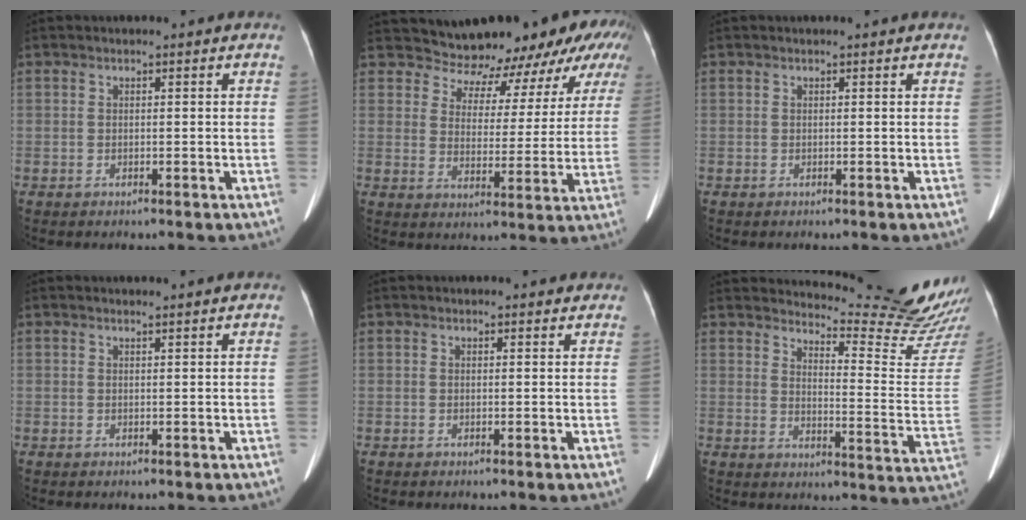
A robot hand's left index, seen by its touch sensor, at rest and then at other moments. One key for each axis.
{"total": 16.8, "fx": 14.9, "fy": 6.4, "fz": 4.1, "tx": -0.028, "ty": -0.025, "tz": 0.157}
{"total": 1.9, "fx": 1.7, "fy": 0.0, "fz": 0.7, "tx": -0.006, "ty": 0.001, "tz": 0.015}
{"total": 1.7, "fx": 1.7, "fy": -0.1, "fz": 0.2, "tx": -0.002, "ty": -0.008, "tz": 0.017}
{"total": 4.3, "fx": 4.0, "fy": 1.0, "fz": 1.3, "tx": -0.009, "ty": -0.001, "tz": 0.037}
{"total": 20.4, "fx": 19.7, "fy": -0.2, "fz": 5.3, "tx": -0.080, "ty": -0.162, "tz": 0.224}